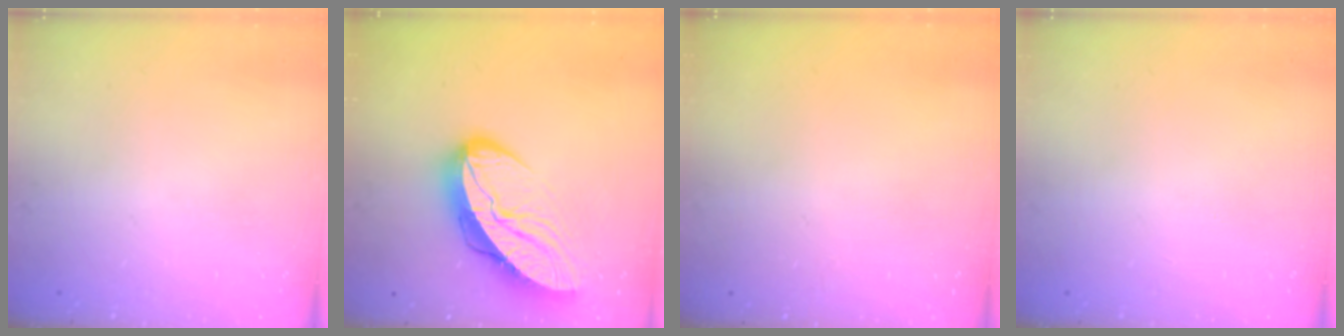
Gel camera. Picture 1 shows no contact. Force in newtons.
{"total": 13.4, "press": 13.3, "slide": 1.2}
{"total": 0.0}
{"total": 0.0}